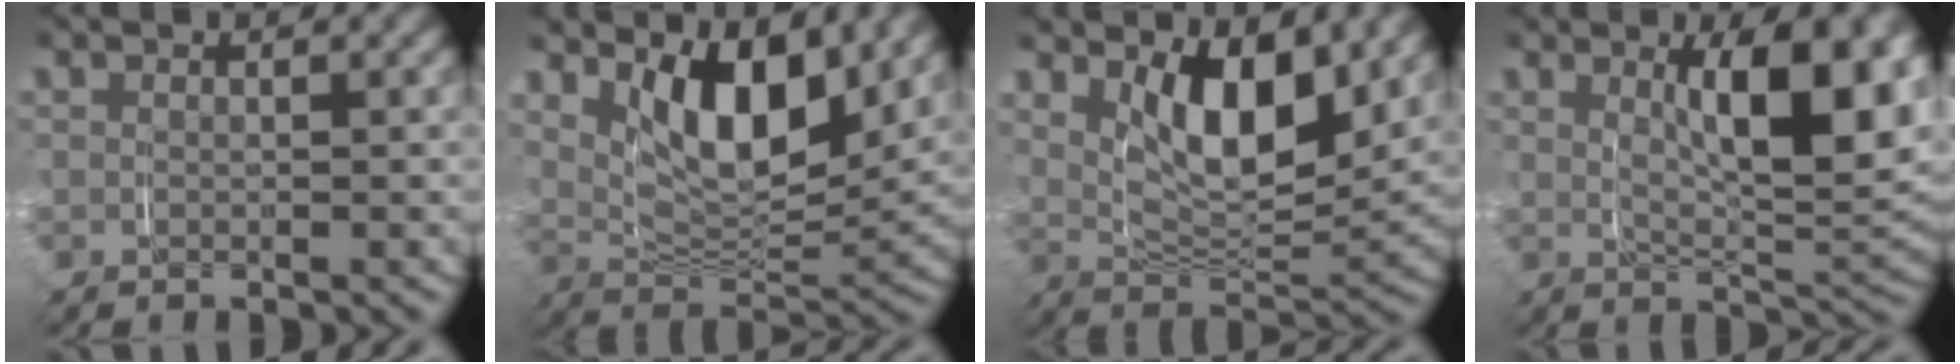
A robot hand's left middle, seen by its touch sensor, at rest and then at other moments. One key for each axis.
{"total": 8.9, "fx": 3.9, "fy": 4.3, "fz": 6.8, "tx": -0.124, "ty": -0.004, "tz": 0.061}
{"total": 7.8, "fx": 3.2, "fy": 3.4, "fz": 6.2, "tx": -0.110, "ty": -0.013, "tz": 0.053}
{"total": 8.4, "fx": 1.9, "fy": 2.5, "fz": 7.8, "tx": -0.115, "ty": -0.008, "tz": 0.034}